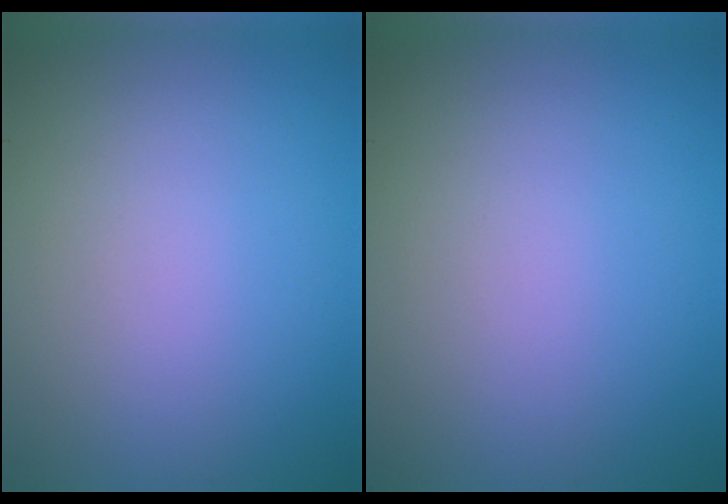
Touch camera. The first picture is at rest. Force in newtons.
{"total": 0.0}